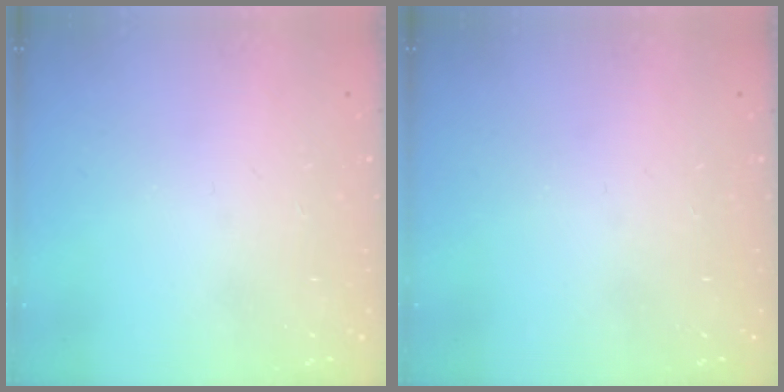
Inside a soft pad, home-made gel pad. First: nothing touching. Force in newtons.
{"total": 0.0}